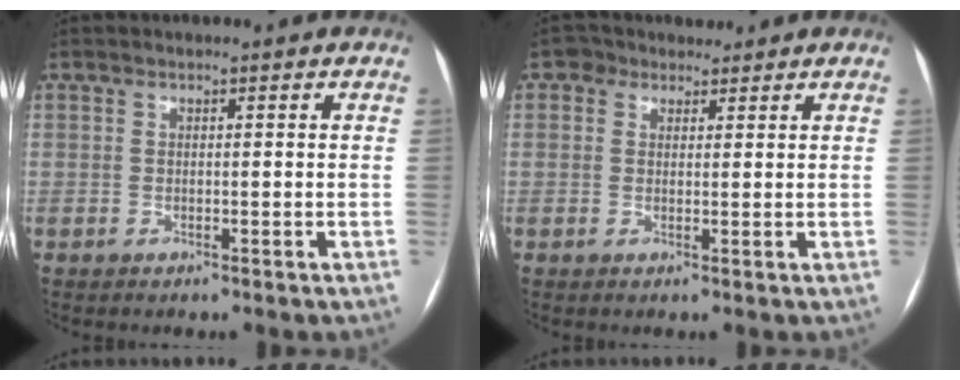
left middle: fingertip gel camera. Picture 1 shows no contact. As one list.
[{"total": 2.7, "force": [1.9, 1.9, 0.0], "torque": [0.000, 0.018, 0.028]}]